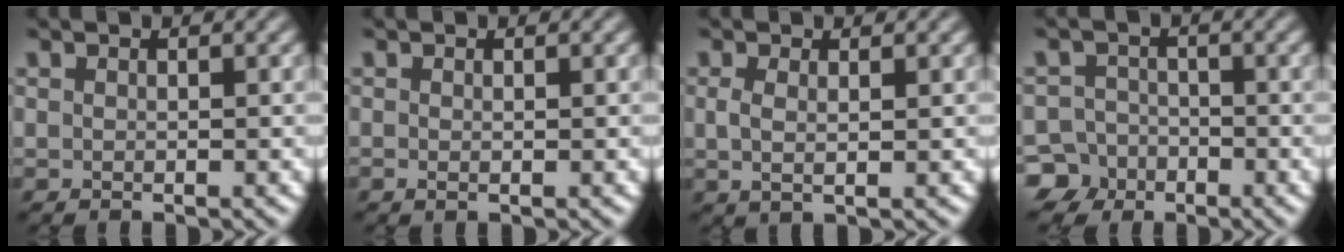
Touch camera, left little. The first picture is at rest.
{"total": 0.0}
{"total": 1.4, "force": [0.3, 0.5, 1.2], "torque": [-0.029, -0.001, 0.007]}
{"total": 6.7, "force": [-4.6, 4.8, 0.9], "torque": [0.006, -0.010, -0.098]}